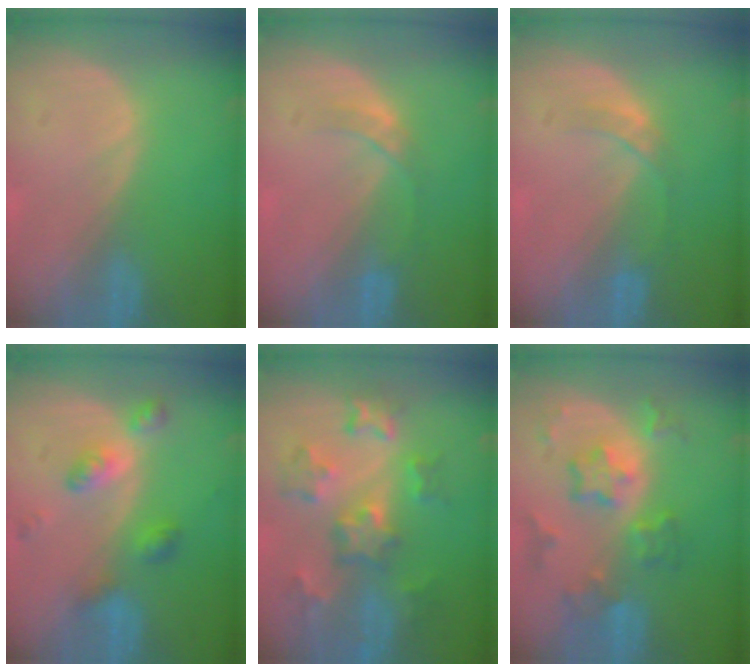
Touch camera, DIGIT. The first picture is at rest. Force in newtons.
{"total": 3.0, "press": 2.7, "slide": 1.3}
{"total": 3.0, "press": 2.7, "slide": 1.3}
{"total": 5.2, "press": 5.2, "slide": 0.1}
{"total": 8.6, "press": 7.7, "slide": 3.8}
{"total": 8.1, "press": 7.0, "slide": 4.0}